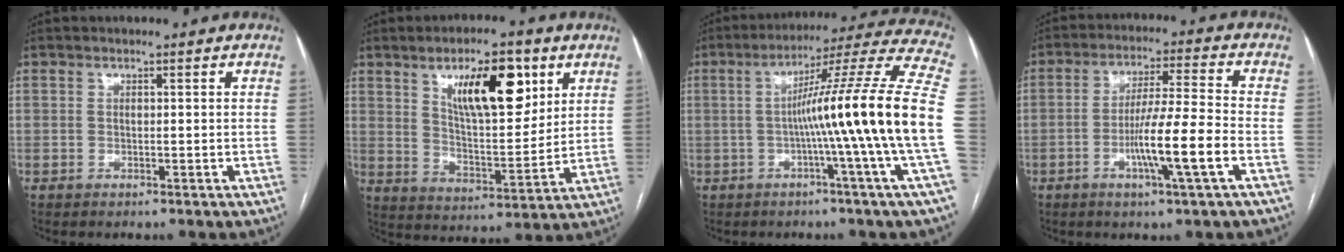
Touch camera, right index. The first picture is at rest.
{"total": 13.7, "force": [6.6, 4.5, 11.1], "torque": [-0.180, 0.005, 0.116]}
{"total": 20.0, "force": [-2.4, -3.1, 19.6], "torque": [-0.262, 0.007, -0.058]}
{"total": 10.2, "force": [-3.3, -0.8, 9.6], "torque": [-0.173, -0.005, -0.062]}